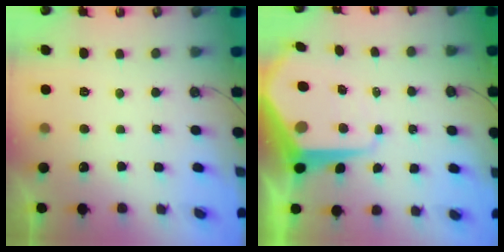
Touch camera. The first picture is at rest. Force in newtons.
{"total": 11.5, "press": 11.4, "slide": 1.0}